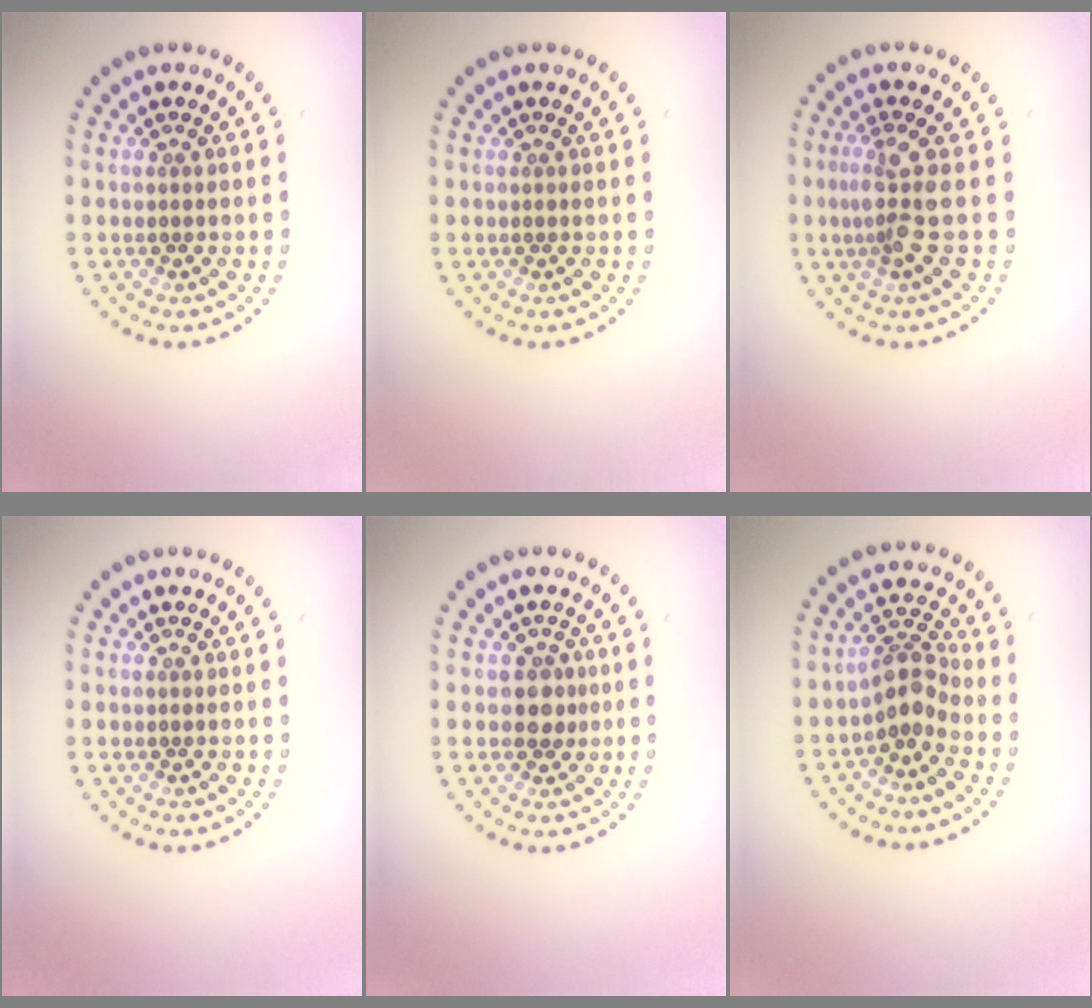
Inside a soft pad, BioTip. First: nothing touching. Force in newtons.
{"total": 0.0}
{"total": 2.7, "press": 2.0, "slide": 1.8}
{"total": 0.0}
{"total": 2.0, "press": 1.7, "slide": 1.0}
{"total": 2.9, "press": 2.2, "slide": 1.8}